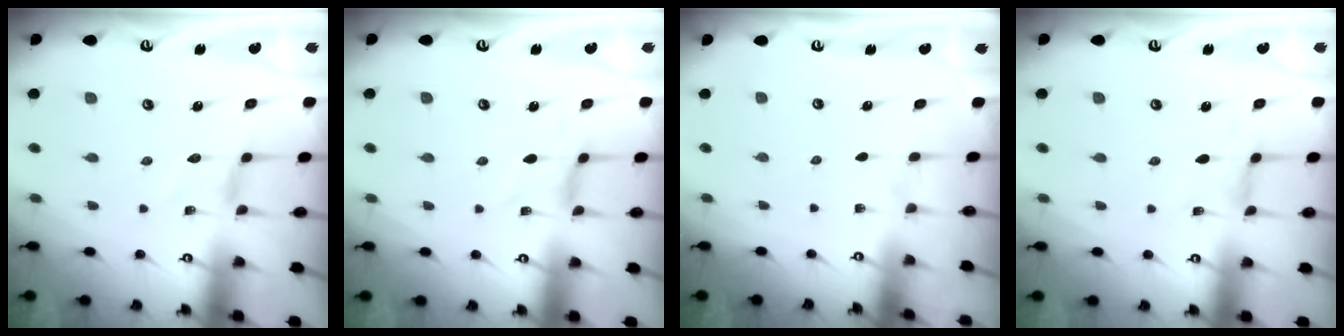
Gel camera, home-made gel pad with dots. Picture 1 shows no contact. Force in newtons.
{"total": 0.0}
{"total": 0.0}
{"total": 0.0}